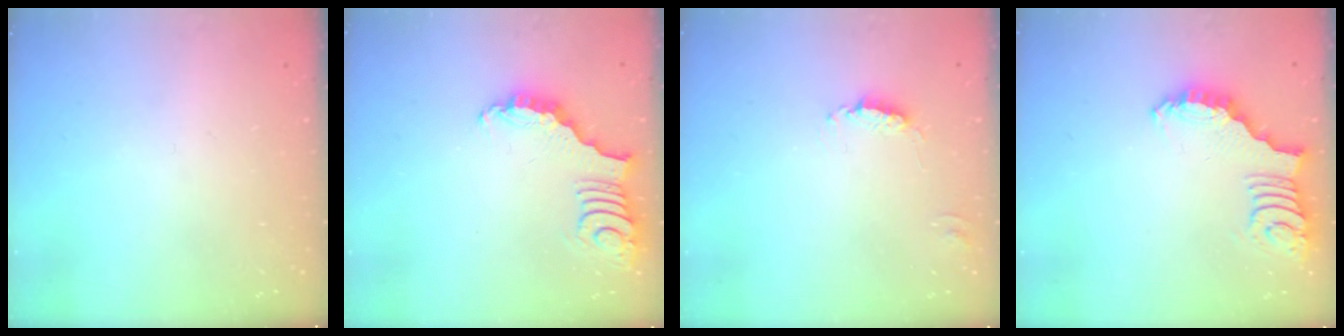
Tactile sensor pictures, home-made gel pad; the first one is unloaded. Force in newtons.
{"total": 3.4, "press": 3.4, "slide": 0.5}
{"total": 0.8, "press": 0.8, "slide": 0.1}
{"total": 2.6, "press": 2.5, "slide": 0.5}